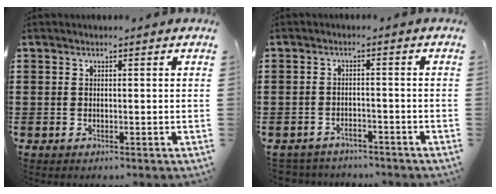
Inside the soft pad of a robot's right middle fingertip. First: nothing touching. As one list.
[{"total": 2.4, "force": [-2.3, 0.4, 0.1], "torque": [-0.009, -0.001, -0.050]}]